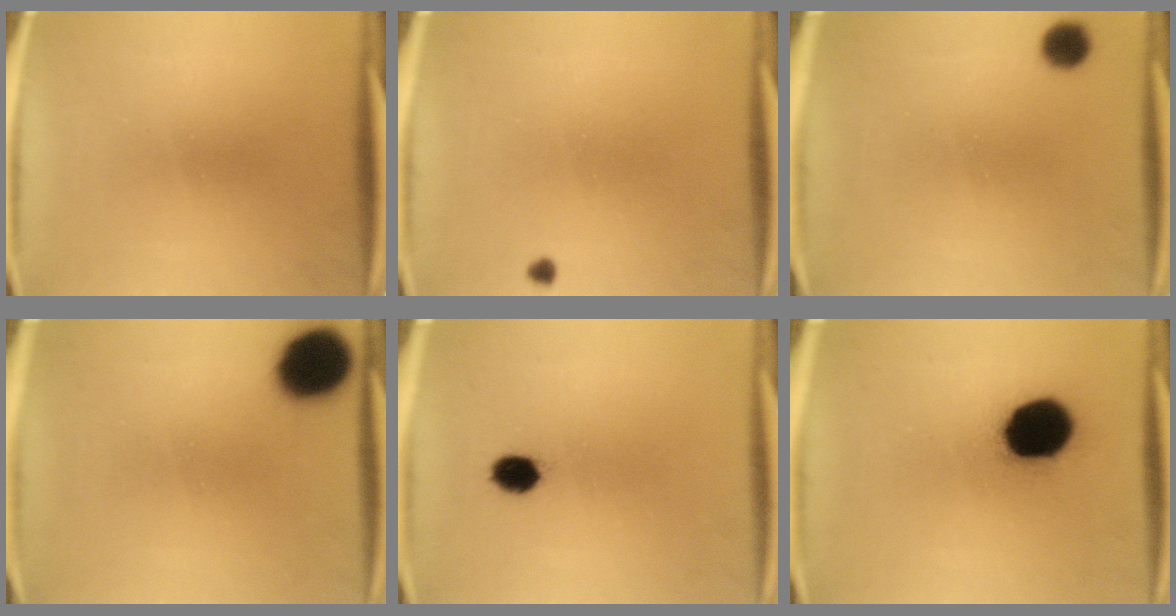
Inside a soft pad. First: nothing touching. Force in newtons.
{"total": 0.7}
{"total": 5.0}
{"total": 13.7}
{"total": 4.1}
{"total": 18.0}